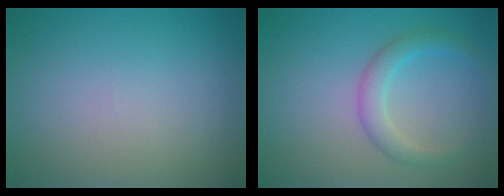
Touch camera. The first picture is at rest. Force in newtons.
{"total": 2.4, "press": 2.4, "slide": 0.1}